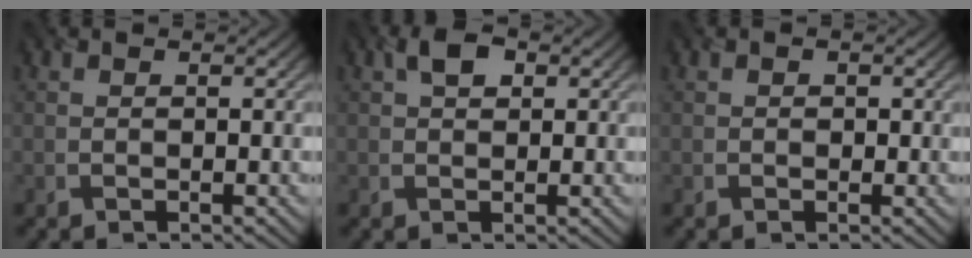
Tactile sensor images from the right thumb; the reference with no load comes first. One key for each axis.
{"total": 2.2, "fx": 1.1, "fy": 1.3, "fz": 1.4, "tx": -0.025, "ty": 0.004, "tz": 0.015}
{"total": 0.5, "fx": -0.2, "fy": 0.5, "fz": 0.1, "tx": 0.000, "ty": -0.006, "tz": -0.002}